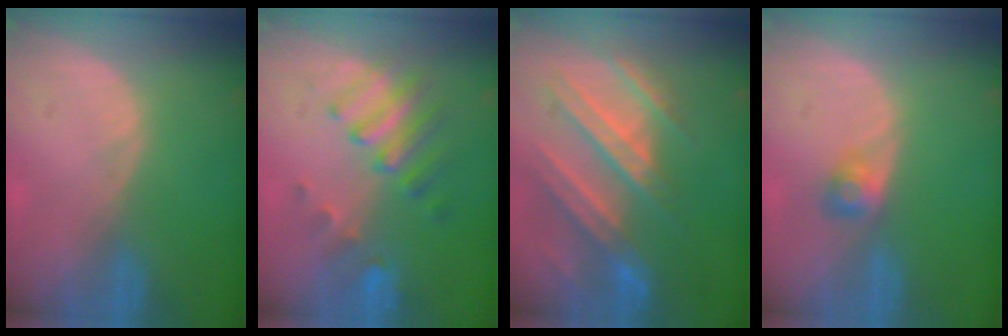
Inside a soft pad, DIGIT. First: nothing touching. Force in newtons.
{"total": 7.6, "press": 6.8, "slide": 3.4}
{"total": 10.5, "press": 9.6, "slide": 4.2}
{"total": 2.4, "press": 2.3, "slide": 0.7}